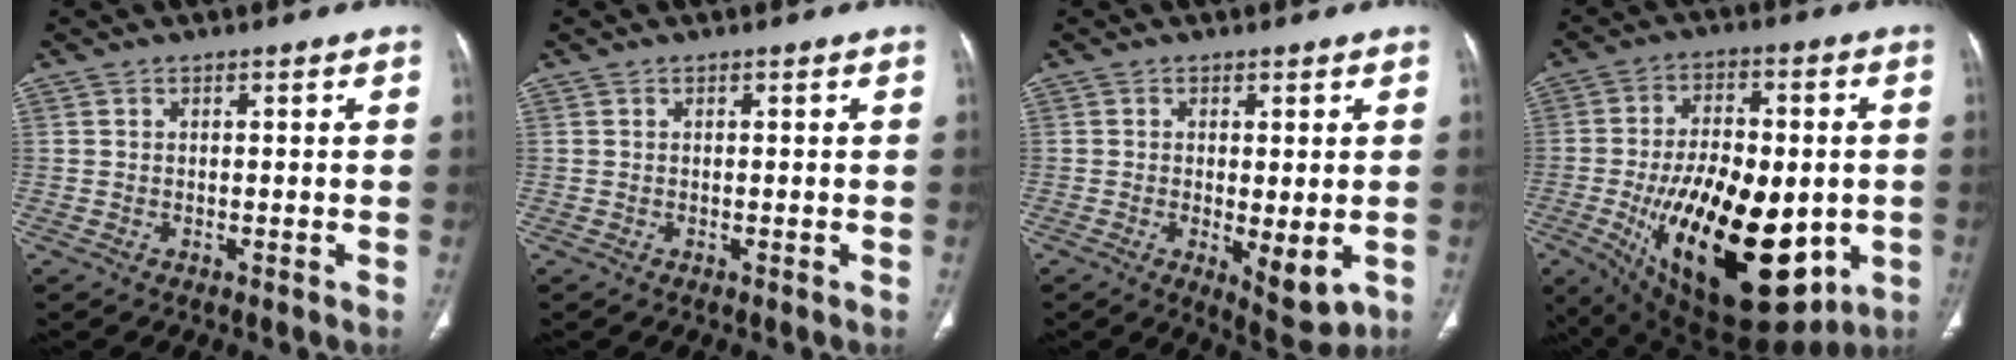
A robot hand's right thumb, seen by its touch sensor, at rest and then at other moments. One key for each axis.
{"total": 0.0}
{"total": 6.8, "fx": -1.5, "fy": 2.6, "fz": 6.1, "tx": -0.090, "ty": -0.020, "tz": -0.016}
{"total": 28.8, "fx": -6.5, "fy": 14.4, "fz": 24.1, "tx": -0.380, "ty": -0.016, "tz": -0.072}